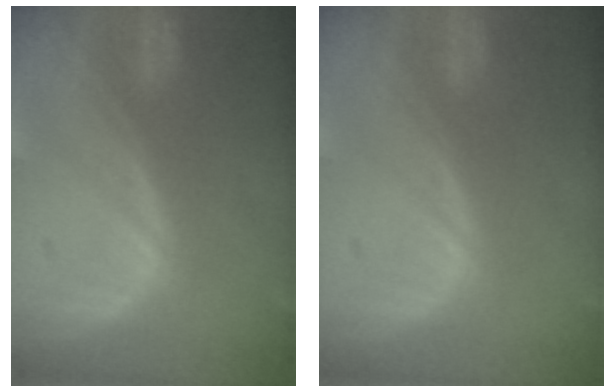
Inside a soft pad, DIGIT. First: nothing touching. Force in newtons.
{"total": 0.0}